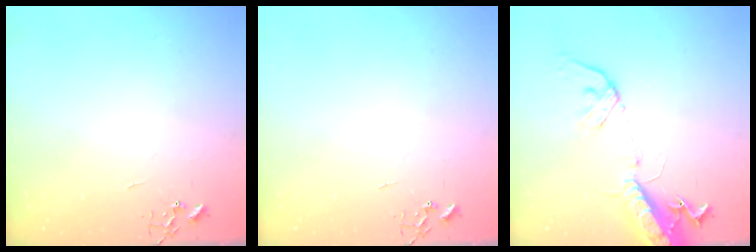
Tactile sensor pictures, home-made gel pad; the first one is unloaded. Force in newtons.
{"total": 0.0}
{"total": 16.2, "press": 15.8, "slide": 3.6}